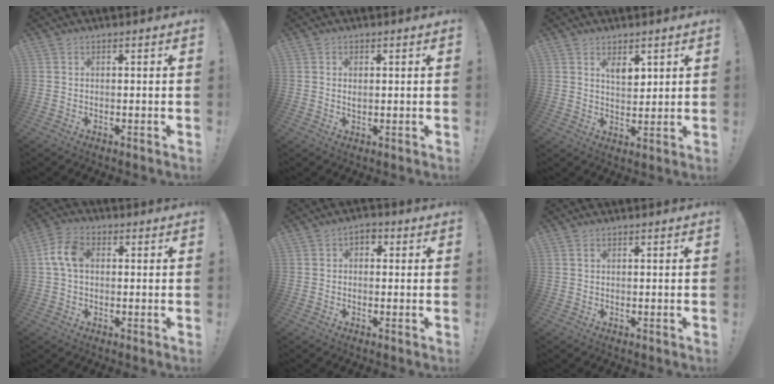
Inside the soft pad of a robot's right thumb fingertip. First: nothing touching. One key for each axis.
{"total": 1.0, "fx": 0.3, "fy": 0.6, "fz": 0.7, "tx": -0.014, "ty": 0.003, "tz": 0.004}
{"total": 5.2, "fx": 3.1, "fy": 2.5, "fz": 3.4, "tx": -0.049, "ty": -0.019, "tz": 0.051}
{"total": 8.1, "fx": 0.9, "fy": 5.4, "fz": 6.0, "tx": -0.117, "ty": 0.015, "tz": 0.020}
{"total": 2.8, "fx": -0.5, "fy": 2.2, "fz": 1.6, "tx": -0.014, "ty": 0.003, "tz": -0.012}
{"total": 0.7, "fx": 0.4, "fy": 0.5, "fz": 0.3, "tx": -0.007, "ty": 0.001, "tz": 0.009}